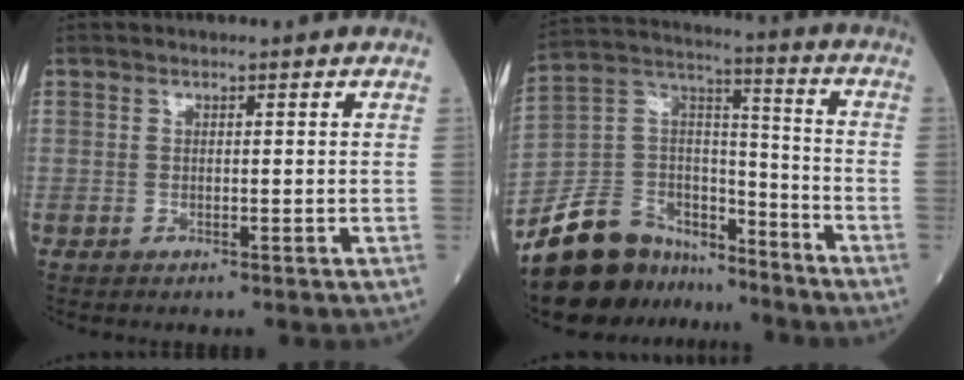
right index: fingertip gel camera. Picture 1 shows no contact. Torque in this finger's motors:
{"motor_torque": [0.88, -1.26, -0.68, -0.21]}